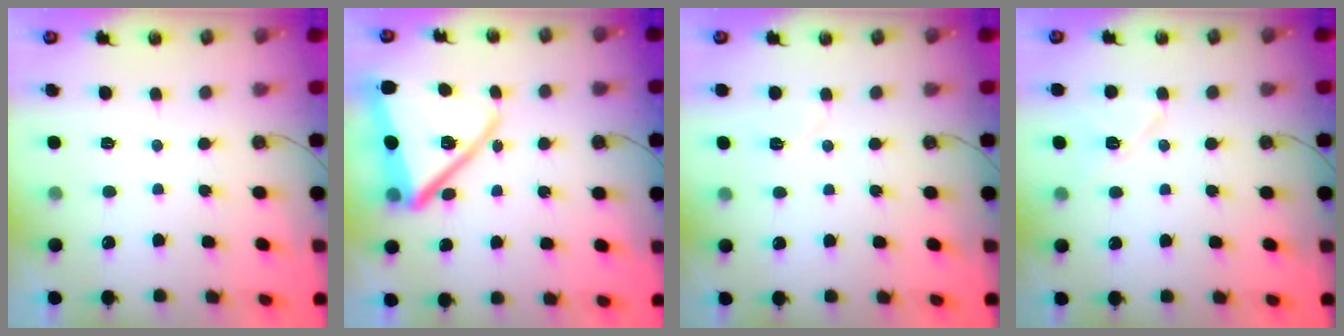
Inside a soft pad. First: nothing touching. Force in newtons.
{"total": 18.1, "press": 18.0, "slide": 1.5}
{"total": 5.4, "press": 5.2, "slide": 1.4}
{"total": 7.8, "press": 7.8, "slide": 0.9}